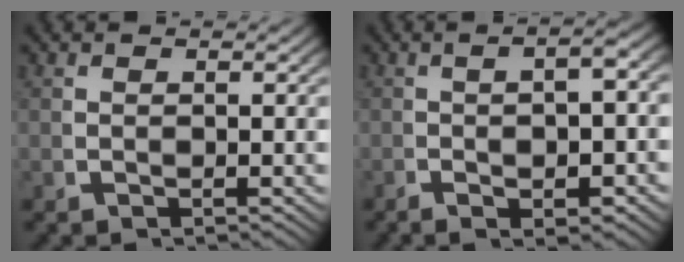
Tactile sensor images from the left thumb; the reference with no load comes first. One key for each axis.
{"total": 4.7, "fx": -0.5, "fy": 1.7, "fz": 4.4, "tx": -0.064, "ty": 0.008, "tz": -0.010}